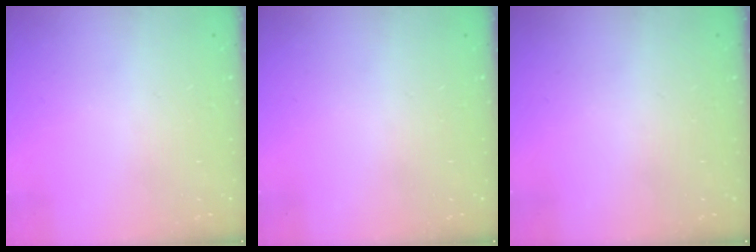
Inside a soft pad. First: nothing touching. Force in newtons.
{"total": 0.0}
{"total": 0.0}